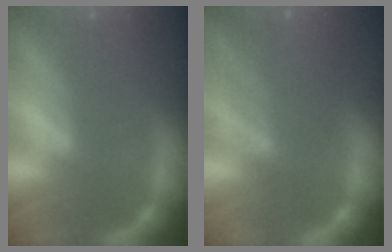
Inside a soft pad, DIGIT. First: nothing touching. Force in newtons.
{"total": 6.0}